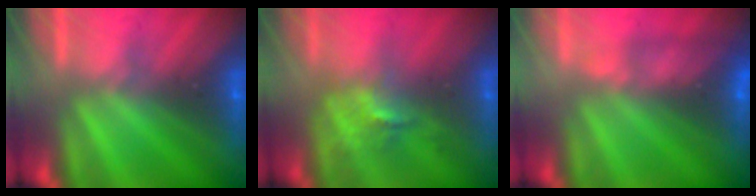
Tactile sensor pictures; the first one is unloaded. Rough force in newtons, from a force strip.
{"total": 2.4}
{"total": 5.0}